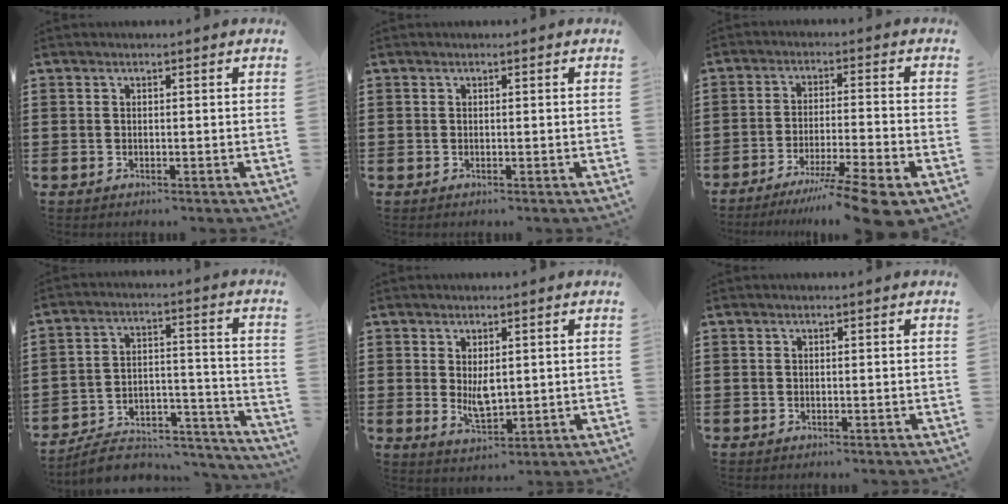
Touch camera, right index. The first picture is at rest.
{"total": 0.0}
{"total": 7.3, "force": [-5.8, -0.7, 4.3], "torque": [-0.074, -0.013, -0.110]}
{"total": 7.8, "force": [-7.0, 2.2, 2.6], "torque": [-0.038, 0.021, -0.131]}
{"total": 3.3, "force": [0.4, 1.8, 2.8], "torque": [-0.038, -0.005, 0.006]}
{"total": 0.0}